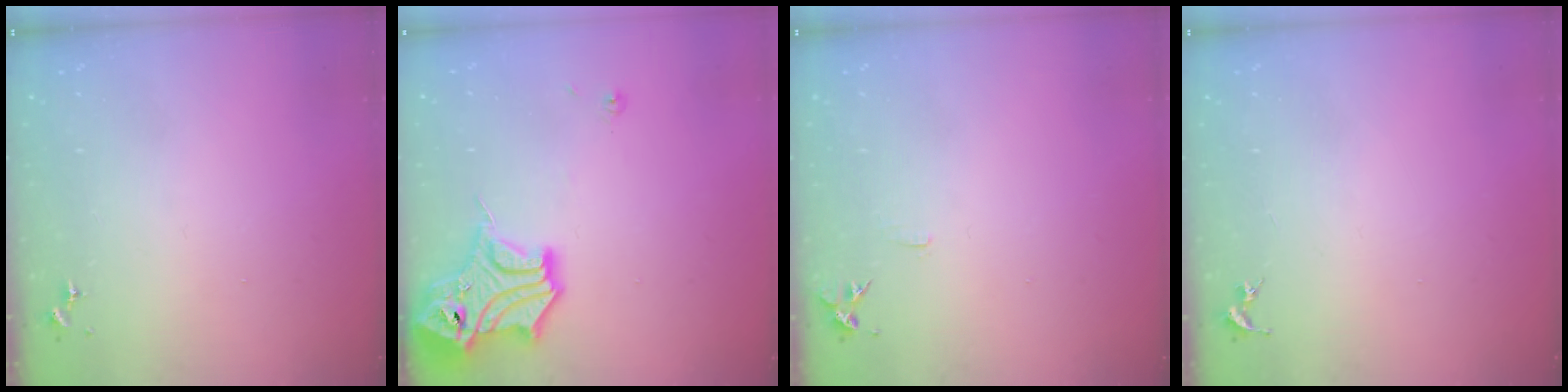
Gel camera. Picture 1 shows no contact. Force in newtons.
{"total": 15.5, "press": 15.4, "slide": 1.8}
{"total": 5.5, "press": 5.4, "slide": 0.6}
{"total": 0.0}